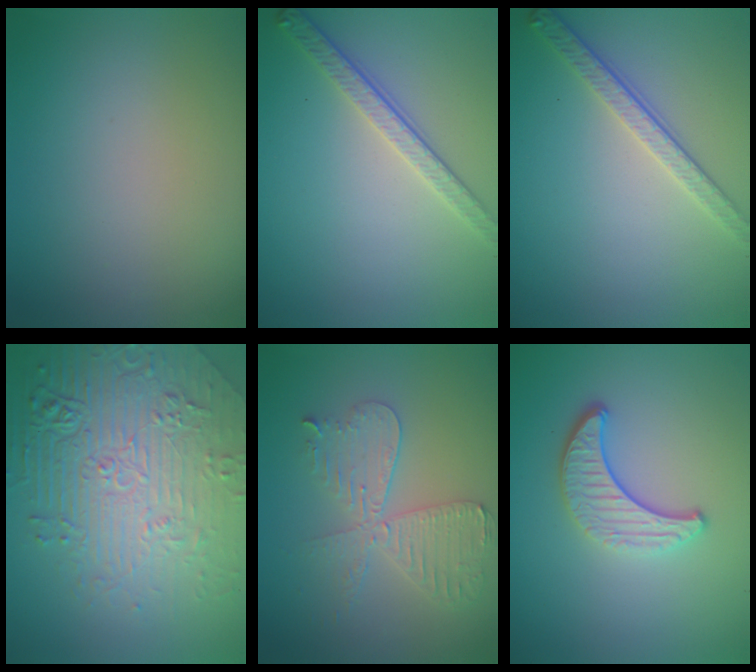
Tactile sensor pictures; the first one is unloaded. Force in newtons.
{"total": 2.8, "press": 2.6, "slide": 1.1}
{"total": 2.8, "press": 2.6, "slide": 1.1}
{"total": 7.3, "press": 5.8, "slide": 4.5}
{"total": 4.6, "press": 3.9, "slide": 2.3}
{"total": 3.3, "press": 2.8, "slide": 1.7}